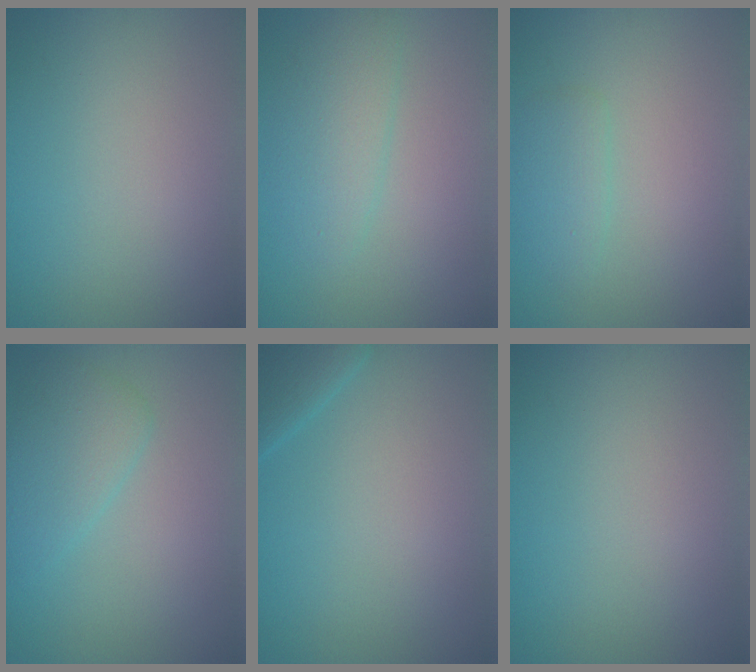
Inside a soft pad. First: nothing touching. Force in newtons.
{"total": 2.6, "press": 2.6, "slide": 0.1}
{"total": 1.6, "press": 1.6, "slide": 0.2}
{"total": 2.8, "press": 2.8, "slide": 0.2}
{"total": 2.3, "press": 2.3, "slide": 0.2}
{"total": 0.0}